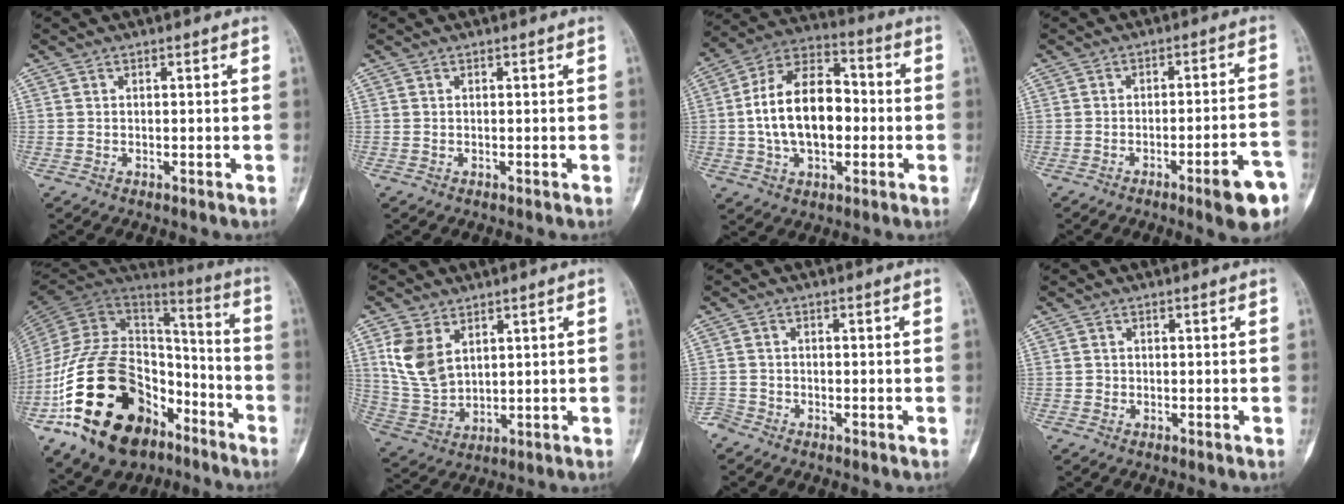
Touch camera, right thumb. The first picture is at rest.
{"total": 0.0}
{"total": 17.3, "force": [-0.9, 10.6, 13.7], "torque": [-0.216, 0.035, -0.020]}
{"total": 9.4, "force": [-5.0, 1.6, 7.8], "torque": [-0.094, 0.030, -0.063]}
{"total": 30.7, "force": [-15.3, 18.4, 19.2], "torque": [-0.389, 0.062, -0.259]}
{"total": 9.3, "force": [3.8, 6.0, 5.9], "torque": [-0.111, -0.013, 0.093]}
{"total": 2.1, "force": [-1.9, 0.9, -0.2], "torque": [0.010, 0.002, -0.043]}
{"total": 0.7, "force": [-0.2, 0.6, 0.1], "torque": [0.001, 0.004, -0.004]}